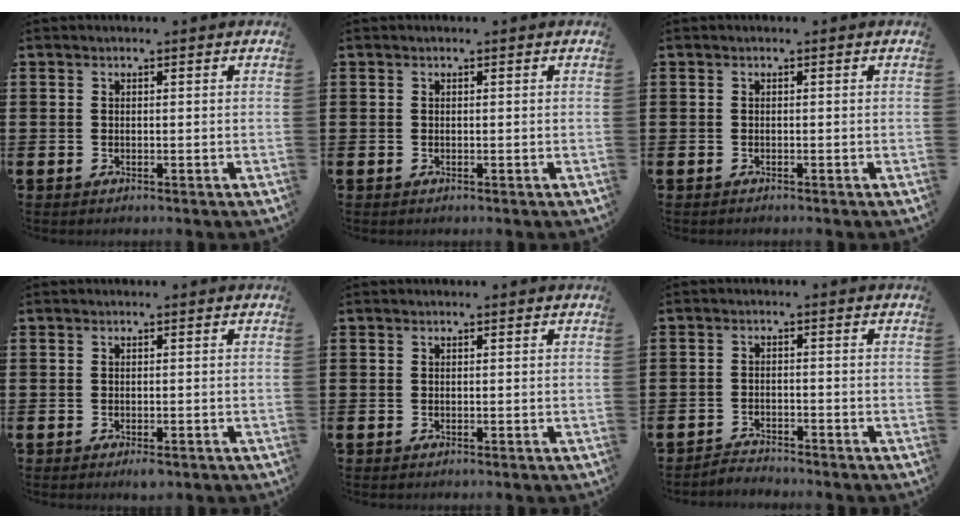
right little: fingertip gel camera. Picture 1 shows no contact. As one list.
[{"total": 0.0}, {"total": 0.0}, {"total": 0.8, "force": [-0.4, 0.3, 0.7], "torque": [-0.012, -0.001, -0.008]}, {"total": 0.0}, {"total": 2.0, "force": [-2.0, 0.0, -0.3], "torque": [-0.002, 0.005, -0.044]}]